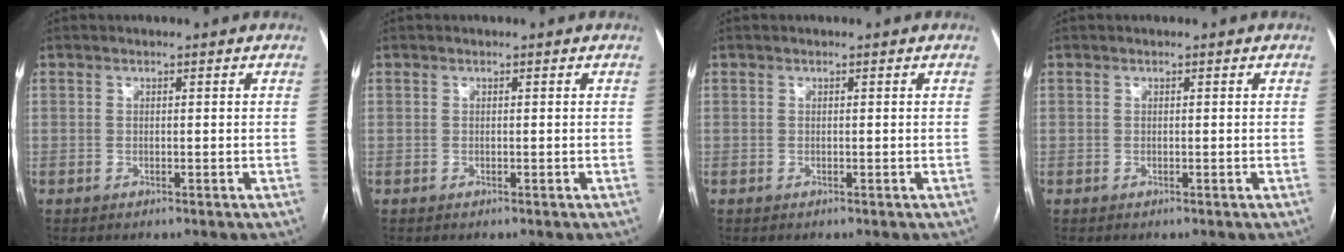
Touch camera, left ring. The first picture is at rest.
{"total": 0.0}
{"total": 0.0}
{"total": 0.0}